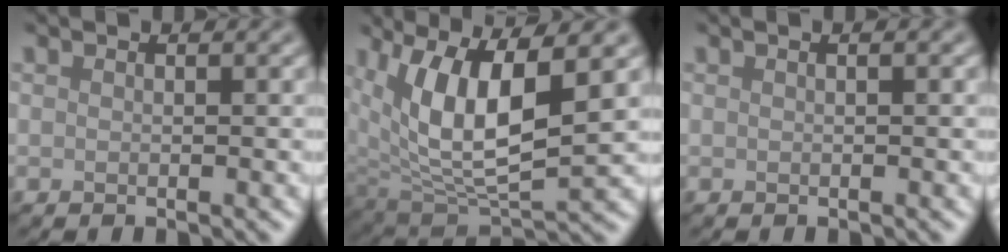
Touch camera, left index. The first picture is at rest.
{"total": 8.8, "force": [3.1, 3.4, 7.5], "torque": [-0.149, -0.013, 0.056]}
{"total": 0.7, "force": [0.3, 0.1, 0.7], "torque": [-0.009, 0.005, 0.001]}